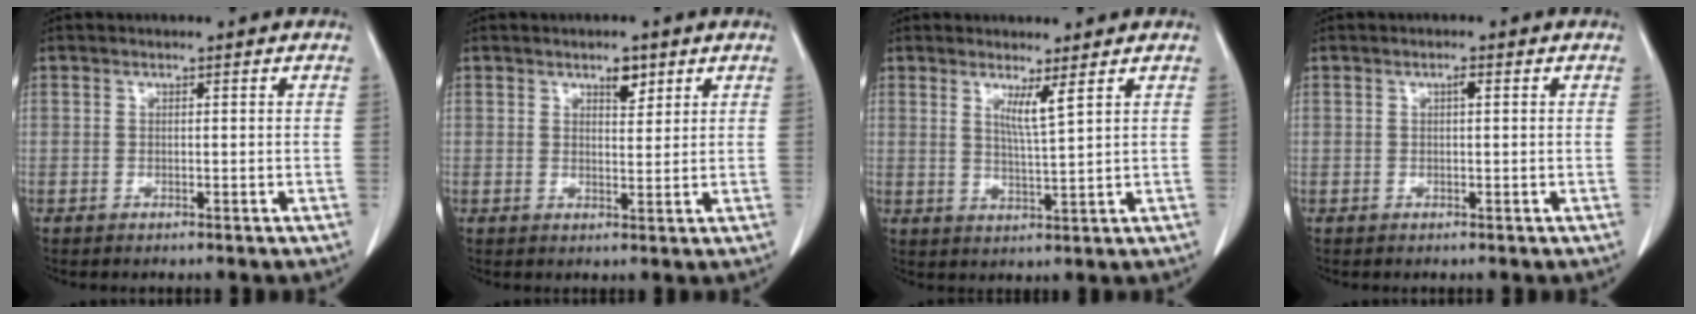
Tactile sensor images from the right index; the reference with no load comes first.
{"total": 2.8, "force": [1.7, 1.2, 1.8], "torque": [-0.026, -0.003, 0.027]}
{"total": 3.4, "force": [1.8, -0.6, 2.9], "torque": [-0.053, -0.014, 0.035]}
{"total": 0.9, "force": [0.2, 0.2, 0.9], "torque": [-0.013, 0.003, 0.001]}